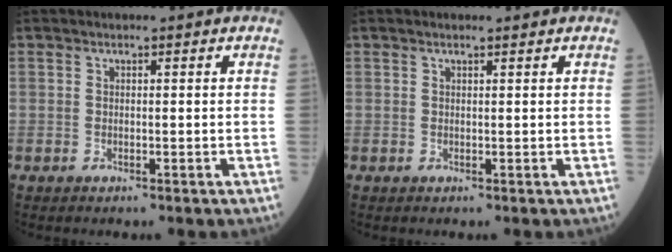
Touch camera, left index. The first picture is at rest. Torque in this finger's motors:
{"motor_torque": [-0.01, 0.06, 0.03, 0.01]}